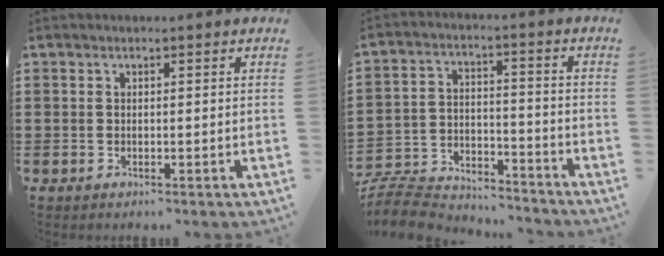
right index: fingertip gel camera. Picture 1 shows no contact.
{"total": 8.6, "force": [-8.2, 1.9, 1.6], "torque": [-0.046, 0.015, -0.167]}